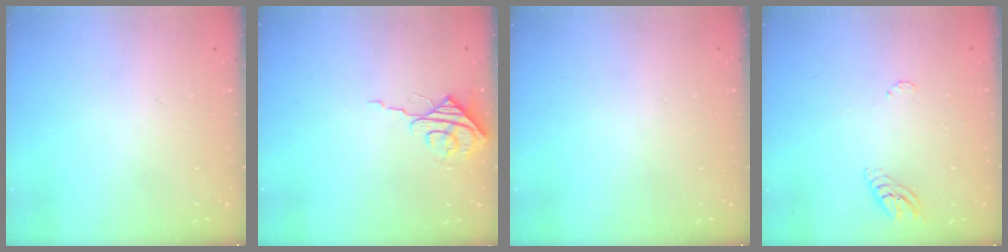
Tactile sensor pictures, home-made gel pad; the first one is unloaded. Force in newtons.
{"total": 7.6, "press": 7.6, "slide": 0.5}
{"total": 0.0}
{"total": 5.1, "press": 5.1, "slide": 0.4}